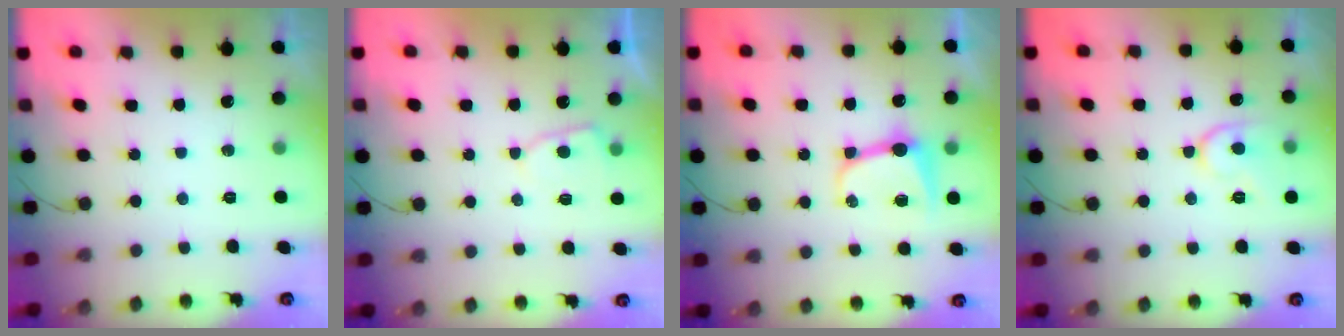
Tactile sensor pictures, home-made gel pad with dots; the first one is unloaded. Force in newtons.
{"total": 3.6, "press": 3.6, "slide": 0.4}
{"total": 8.2, "press": 8.1, "slide": 1.0}
{"total": 9.5, "press": 9.4, "slide": 0.9}